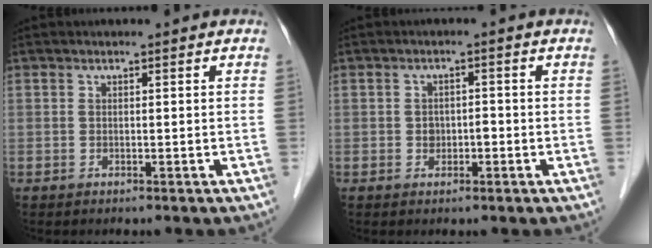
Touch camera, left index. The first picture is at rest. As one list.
[{"total": 1.9, "force": [-0.5, 1.4, 1.1], "torque": [-0.015, 0.007, -0.006]}]